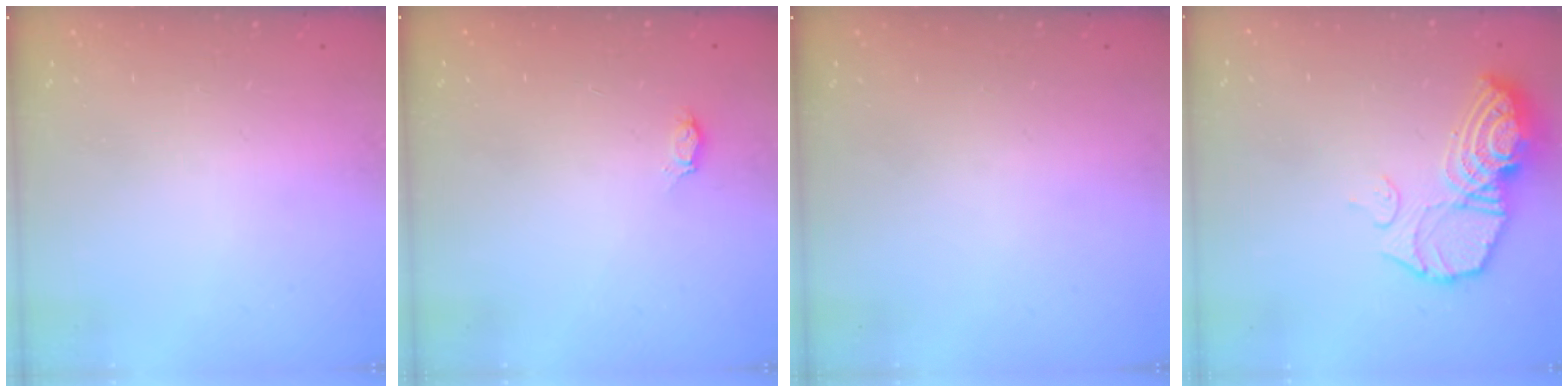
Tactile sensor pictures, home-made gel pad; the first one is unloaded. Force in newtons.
{"total": 2.0, "press": 2.0, "slide": 0.3}
{"total": 0.0}
{"total": 13.2, "press": 13.1, "slide": 1.2}